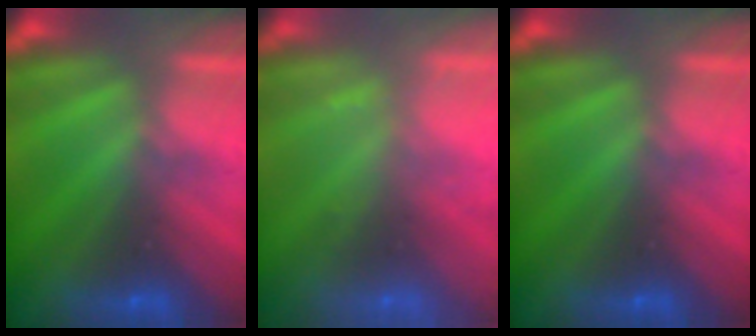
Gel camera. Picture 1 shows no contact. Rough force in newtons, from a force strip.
{"total": 7.0}
{"total": 0.0}